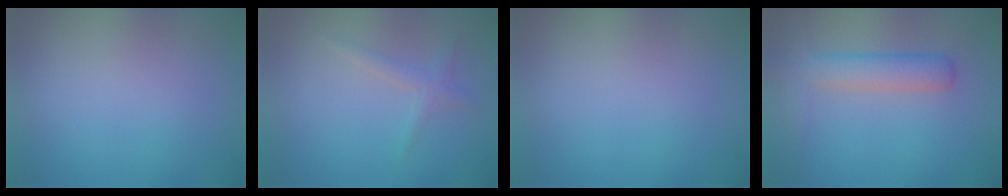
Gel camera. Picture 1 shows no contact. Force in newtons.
{"total": 1.1, "press": 1.1, "slide": 0.0}
{"total": 0.0}
{"total": 3.5, "press": 3.5, "slide": 0.1}